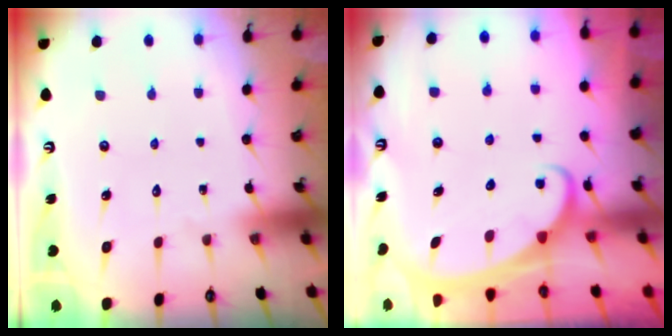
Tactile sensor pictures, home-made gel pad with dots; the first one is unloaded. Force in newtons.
{"total": 2.1, "press": 2.1, "slide": 0.2}